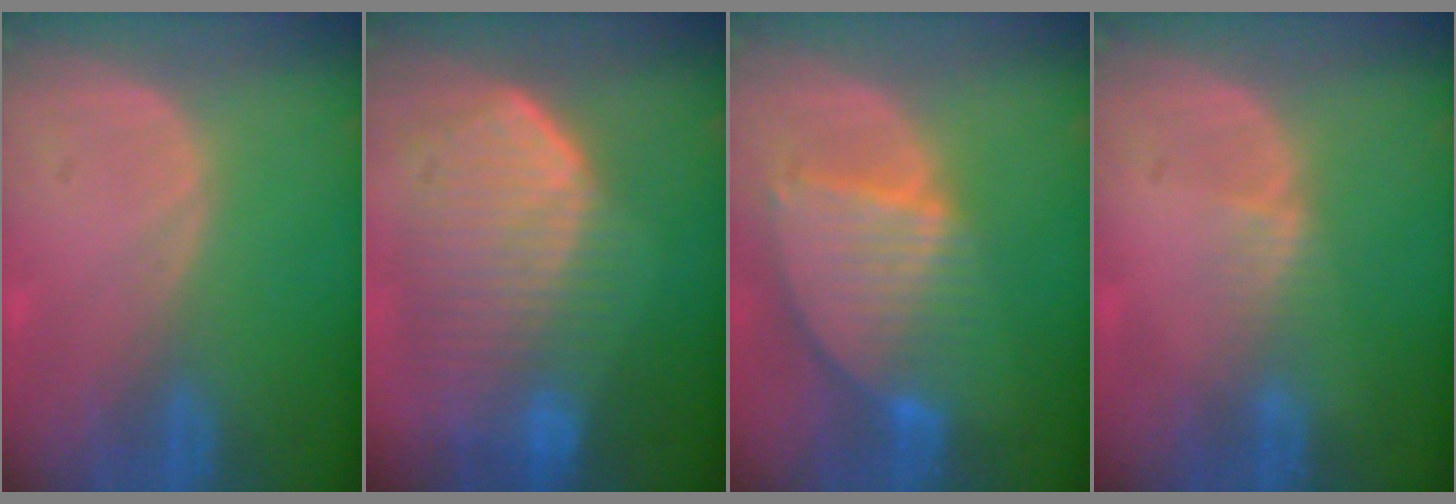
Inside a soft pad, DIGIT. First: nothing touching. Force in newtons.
{"total": 10.7, "press": 9.4, "slide": 5.2}
{"total": 9.1, "press": 7.7, "slide": 4.8}
{"total": 1.6, "press": 1.6, "slide": 0.3}